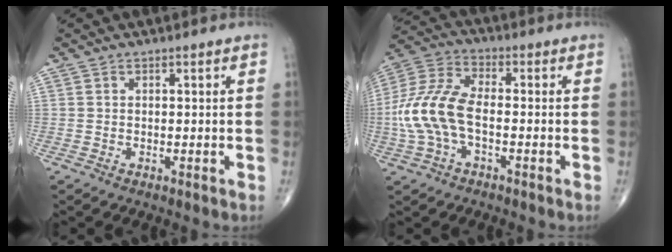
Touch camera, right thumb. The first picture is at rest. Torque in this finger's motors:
{"motor_torque": [-0.01, 0.66, 1.30, -0.33, 0.37]}